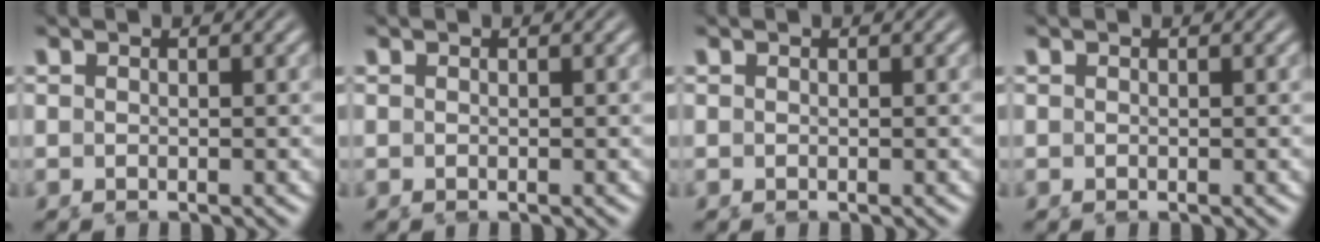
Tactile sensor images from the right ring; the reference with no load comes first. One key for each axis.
{"total": 0.0}
{"total": 0.0}
{"total": 0.0}